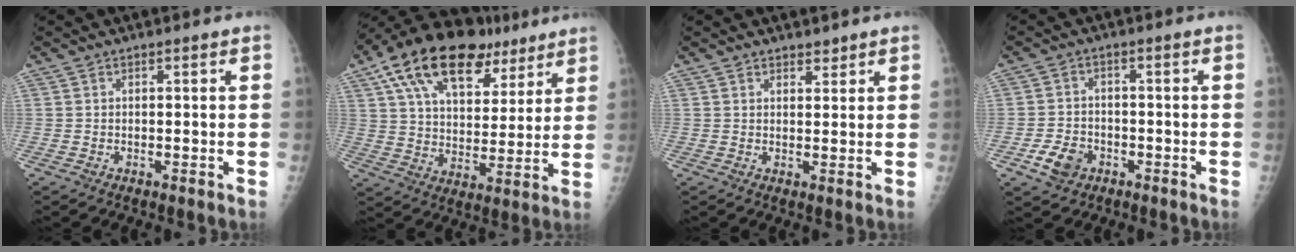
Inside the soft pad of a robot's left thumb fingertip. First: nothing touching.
{"total": 22.7, "force": [12.8, 12.3, 14.1], "torque": [-0.214, -0.006, 0.215]}
{"total": 1.9, "force": [1.5, 1.0, 0.3], "torque": [0.011, -0.010, 0.020]}
{"total": 5.5, "force": [-2.6, 4.2, 2.6], "torque": [-0.039, 0.014, -0.043]}